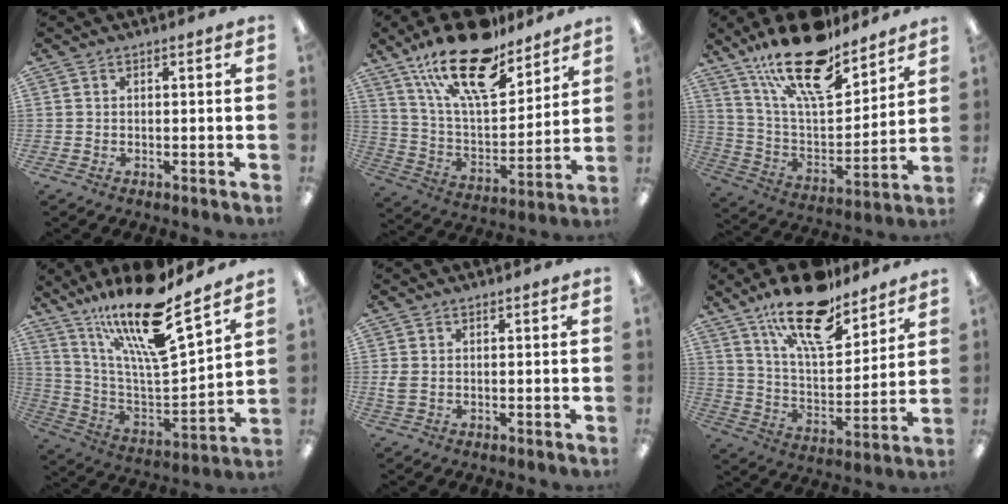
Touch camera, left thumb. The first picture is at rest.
{"total": 23.0, "force": [16.0, 8.9, 13.9], "torque": [-0.242, -0.088, 0.281]}
{"total": 22.5, "force": [16.0, 8.3, 13.5], "torque": [-0.235, -0.091, 0.278]}
{"total": 21.1, "force": [15.3, 5.1, 13.6], "torque": [-0.243, -0.102, 0.256]}
{"total": 2.1, "force": [0.3, 1.4, 1.6], "torque": [-0.024, 0.001, 0.003]}
{"total": 19.9, "force": [14.1, 7.7, 11.8], "torque": [-0.195, -0.078, 0.241]}